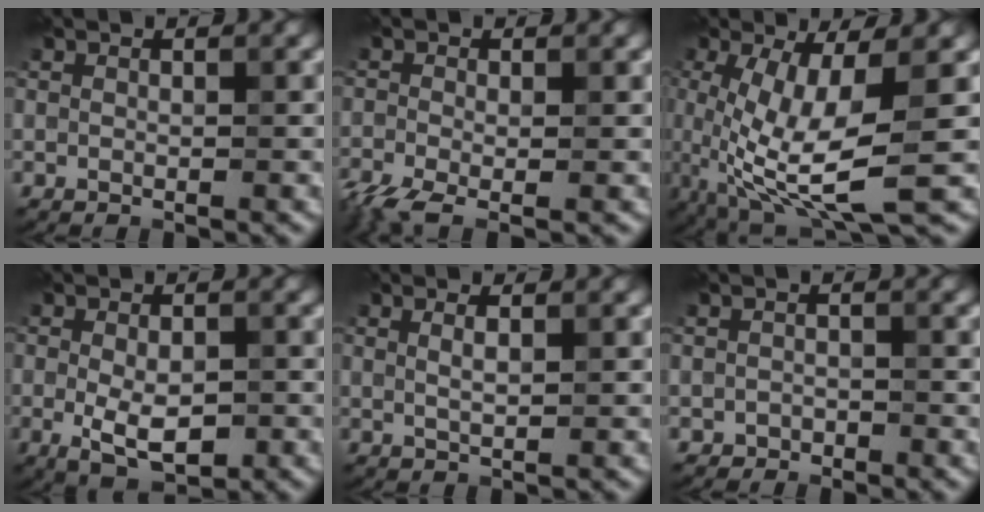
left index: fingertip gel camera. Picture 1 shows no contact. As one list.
[{"total": 3.8, "force": [-2.3, 1.3, 2.8], "torque": [-0.061, -0.011, -0.051]}, {"total": 8.7, "force": [-1.0, 2.7, 8.2], "torque": [-0.173, -0.016, -0.015]}, {"total": 4.9, "force": [-1.0, 2.5, 4.0], "torque": [-0.074, -0.010, -0.014]}, {"total": 1.4, "force": [0.6, 0.4, 1.2], "torque": [-0.017, -0.001, 0.011]}, {"total": 1.0, "force": [-0.7, 0.6, 0.0], "torque": [0.002, 0.001, -0.015]}]